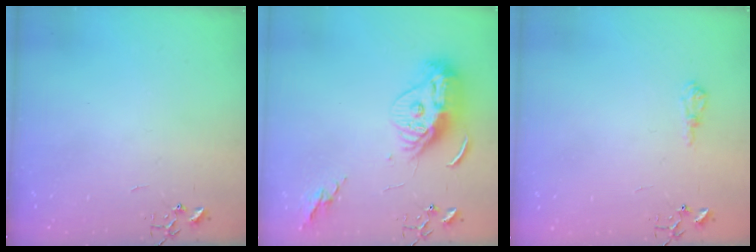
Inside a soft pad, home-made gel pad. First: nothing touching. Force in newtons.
{"total": 13.5, "press": 13.4, "slide": 1.5}
{"total": 7.1, "press": 7.1, "slide": 0.9}